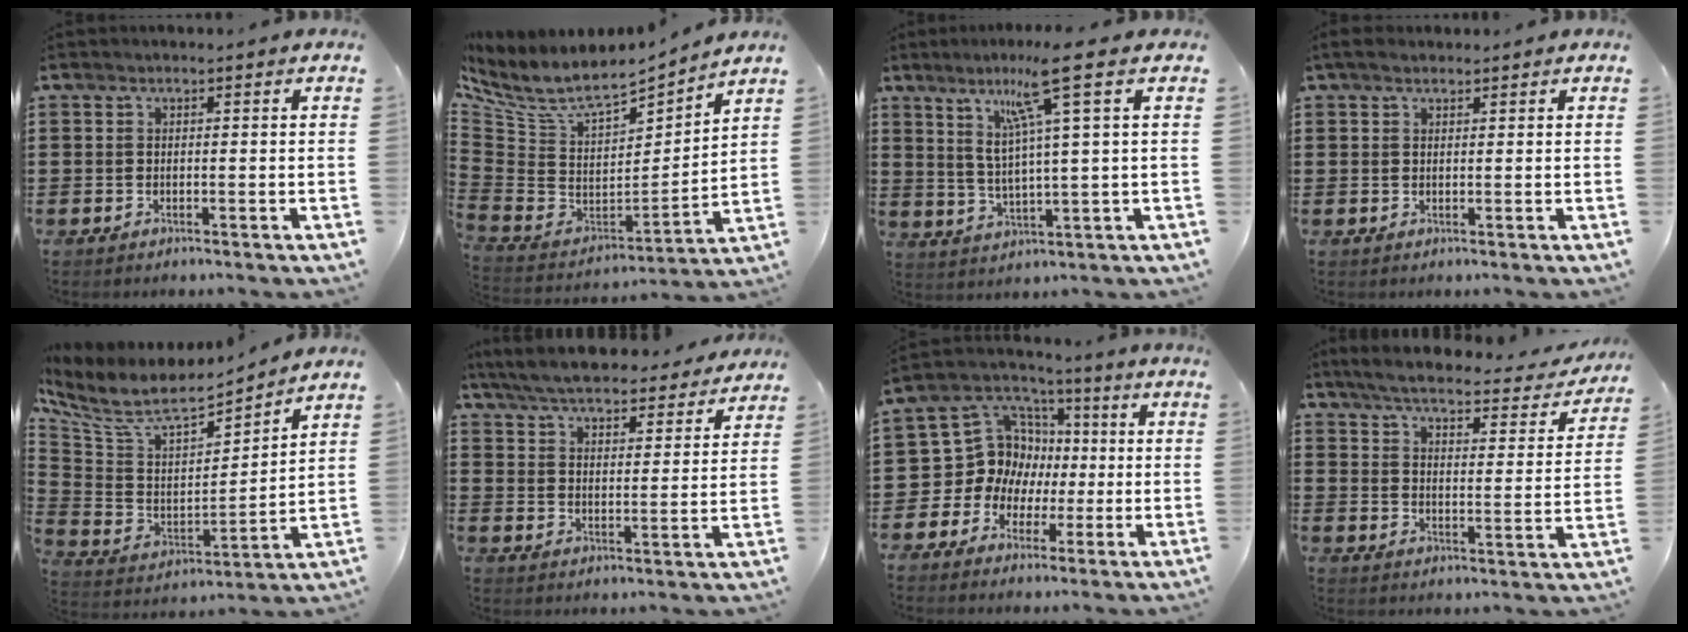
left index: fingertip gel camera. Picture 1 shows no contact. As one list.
[{"total": 7.1, "force": [5.6, 2.2, 3.7], "torque": [-0.100, -0.047, 0.095]}, {"total": 9.0, "force": [5.1, -0.4, 7.4], "torque": [-0.148, -0.007, 0.082]}, {"total": 1.6, "force": [1.2, 0.6, 0.9], "torque": [-0.019, 0.005, 0.023]}, {"total": 7.4, "force": [6.0, 2.7, 3.5], "torque": [-0.101, -0.044, 0.099]}, {"total": 6.4, "force": [6.2, 0.4, 1.5], "torque": [-0.059, -0.041, 0.107]}, {"total": 11.6, "force": [0.5, 11.0, 3.6], "torque": [-0.120, -0.006, 0.013]}, {"total": 5.0, "force": [4.5, 0.3, 2.1], "torque": [-0.064, -0.029, 0.071]}]